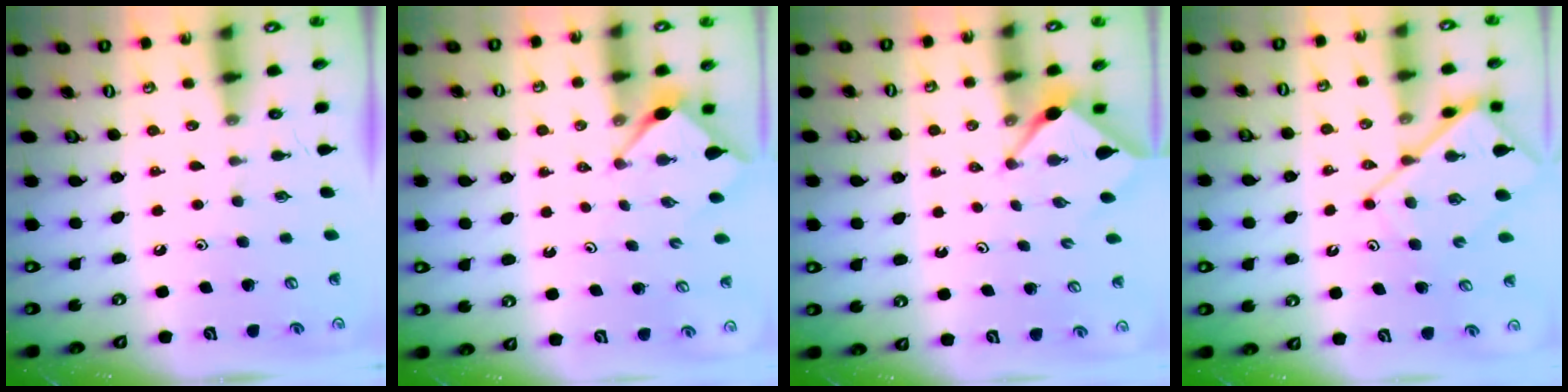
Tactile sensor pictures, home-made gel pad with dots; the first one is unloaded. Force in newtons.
{"total": 2.9, "press": 2.9, "slide": 0.3}
{"total": 3.0, "press": 2.9, "slide": 0.3}
{"total": 9.9, "press": 9.8, "slide": 1.0}